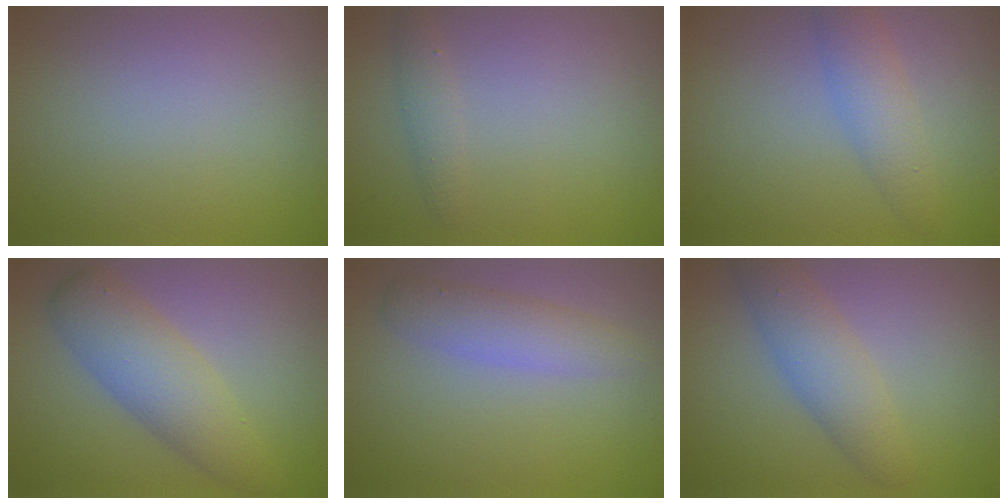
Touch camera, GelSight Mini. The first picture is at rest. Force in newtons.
{"total": 1.3, "press": 1.3, "slide": 0.1}
{"total": 3.2, "press": 3.2, "slide": 0.0}
{"total": 5.3, "press": 5.3, "slide": 0.1}
{"total": 3.0, "press": 3.0, "slide": 0.1}
{"total": 4.0, "press": 4.0, "slide": 0.1}